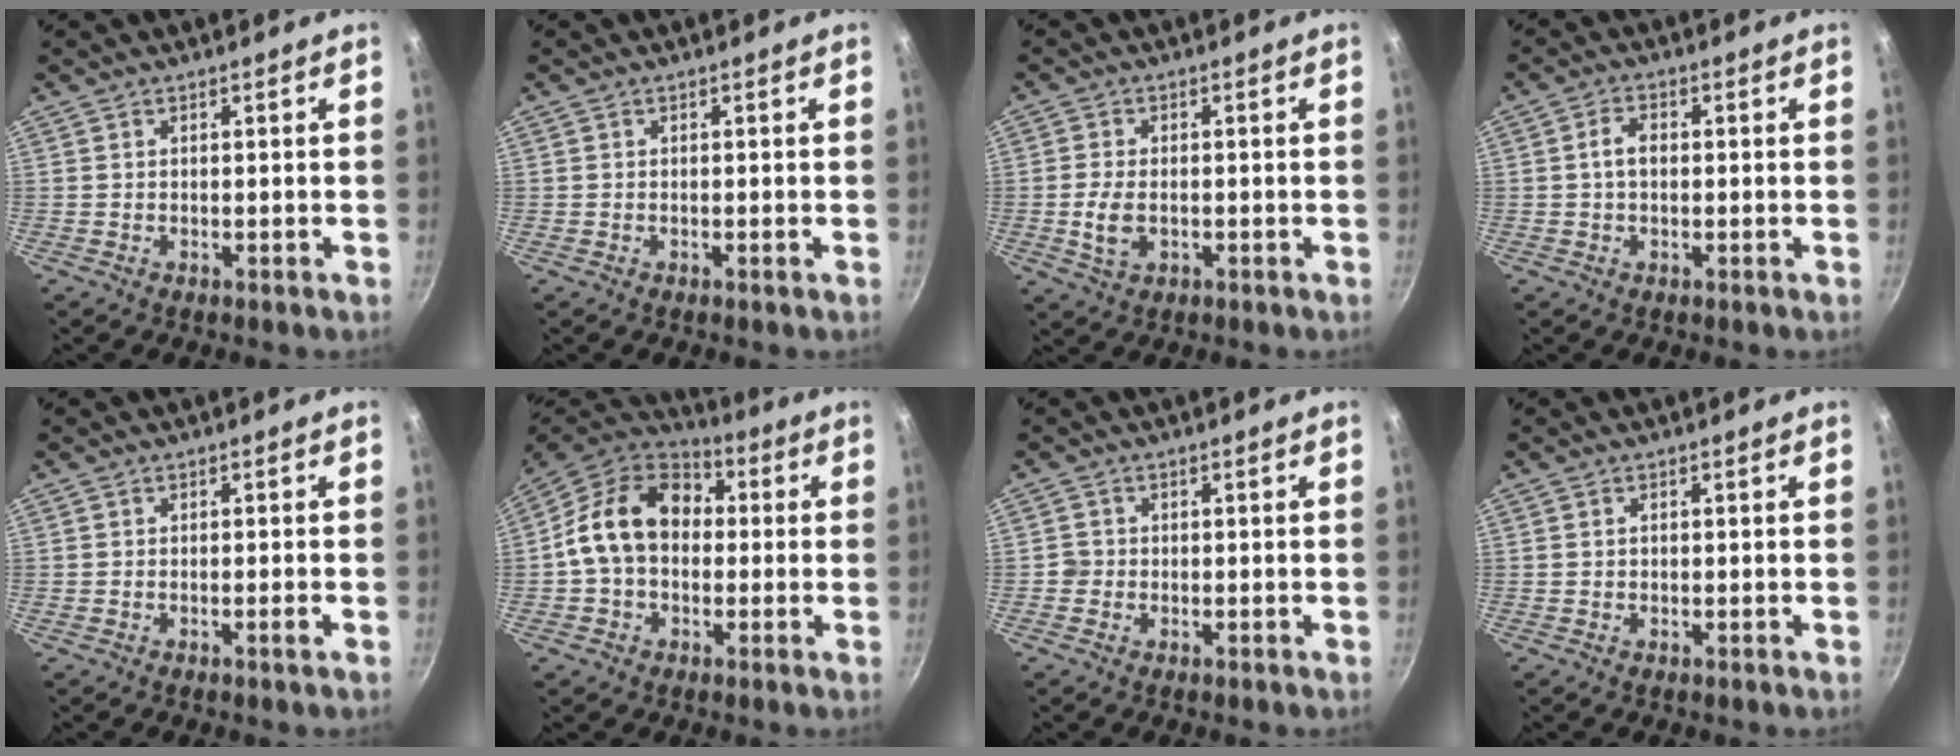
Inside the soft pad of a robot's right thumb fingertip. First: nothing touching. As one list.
[{"total": 0.0}, {"total": 5.0, "force": [-0.9, 3.1, 3.8], "torque": [-0.074, 0.006, -0.015]}, {"total": 3.5, "force": [0.1, 2.2, 2.7], "torque": [-0.045, 0.011, -0.002]}, {"total": 0.9, "force": [-0.5, -0.1, 0.7], "torque": [-0.016, 0.004, -0.008]}, {"total": 16.8, "force": [0.9, 12.8, 10.9], "torque": [-0.160, 0.040, 0.002]}, {"total": 1.6, "force": [-0.4, 1.5, 0.2], "torque": [0.005, 0.006, -0.007]}, {"total": 0.6, "force": [0.1, 0.5, 0.3], "torque": [-0.005, 0.003, 0.001]}]